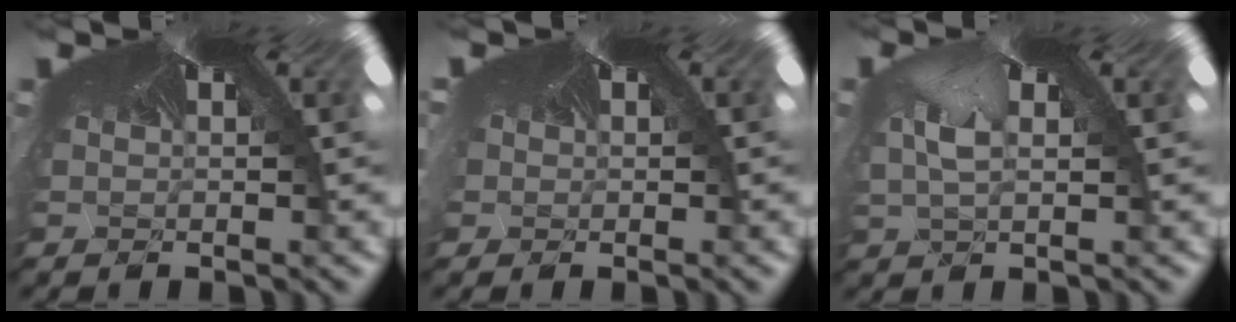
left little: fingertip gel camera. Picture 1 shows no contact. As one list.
[{"total": 2.2, "force": [0.0, 1.1, 1.9], "torque": [-0.041, 0.001, 0.006]}, {"total": 2.7, "force": [-1.5, 1.7, 1.3], "torque": [-0.055, -0.018, 0.018]}]